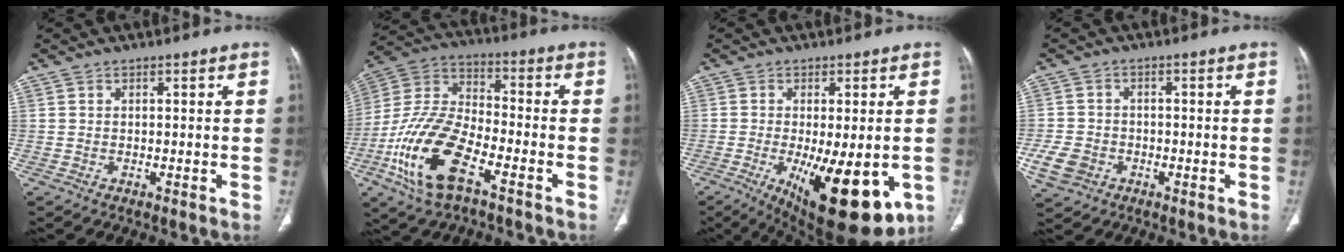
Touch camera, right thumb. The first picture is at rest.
{"total": 18.6, "force": [-8.4, 8.3, 14.4], "torque": [-0.296, 0.034, -0.162]}
{"total": 17.7, "force": [-5.8, 6.6, 15.4], "torque": [-0.193, -0.023, -0.067]}
{"total": 6.1, "force": [-2.3, 4.9, 2.8], "torque": [-0.057, 0.013, -0.035]}